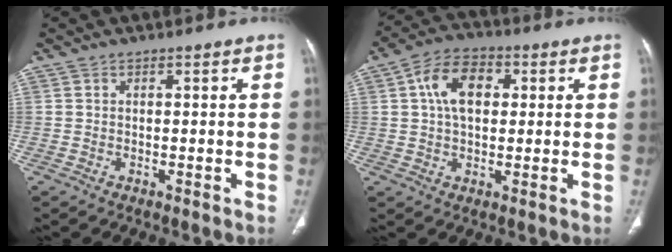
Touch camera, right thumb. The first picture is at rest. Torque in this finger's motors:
{"motor_torque": [0.15, 0.15, 1.07, 0.10, 0.28]}